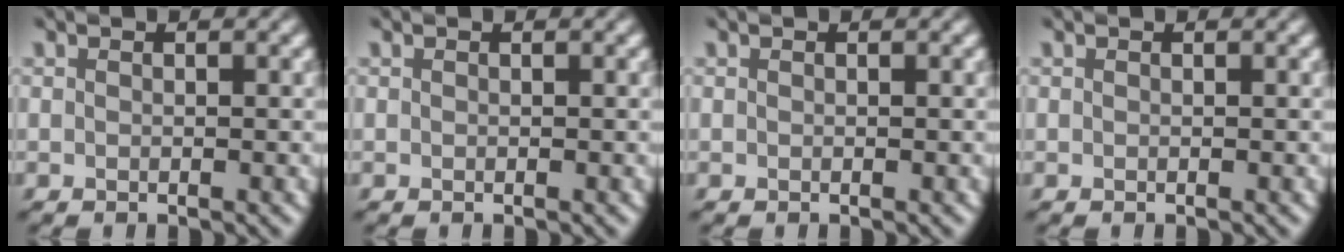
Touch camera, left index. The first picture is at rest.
{"total": 0.0}
{"total": 0.0}
{"total": 0.0}